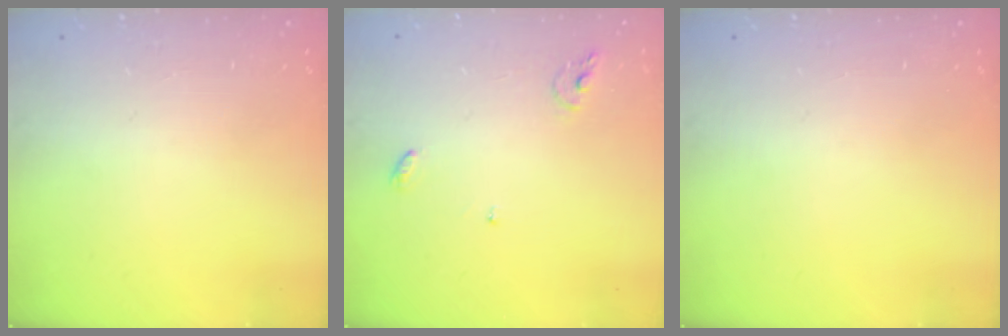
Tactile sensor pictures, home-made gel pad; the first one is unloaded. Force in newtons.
{"total": 5.4, "press": 5.4, "slide": 0.2}
{"total": 0.0}